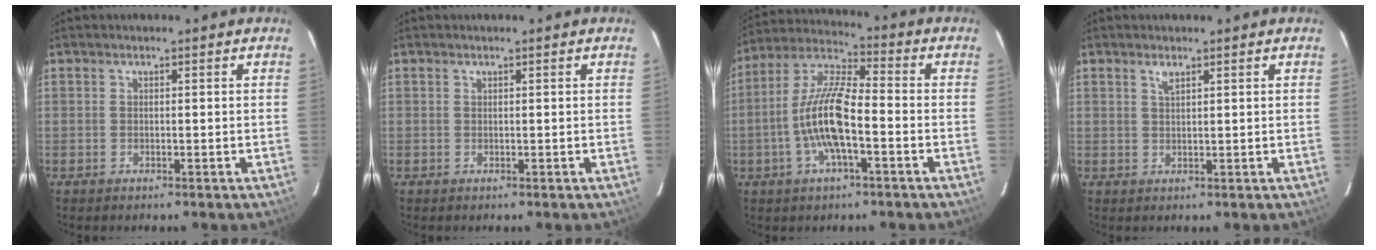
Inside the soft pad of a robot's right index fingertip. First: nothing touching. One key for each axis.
{"total": 0.0}
{"total": 13.3, "fx": -3.3, "fy": 3.8, "fz": 12.3, "tx": -0.250, "ty": 0.004, "tz": -0.067}
{"total": 1.4, "fx": 1.0, "fy": 0.4, "fz": 1.0, "tx": -0.018, "ty": 0.003, "tz": 0.019}